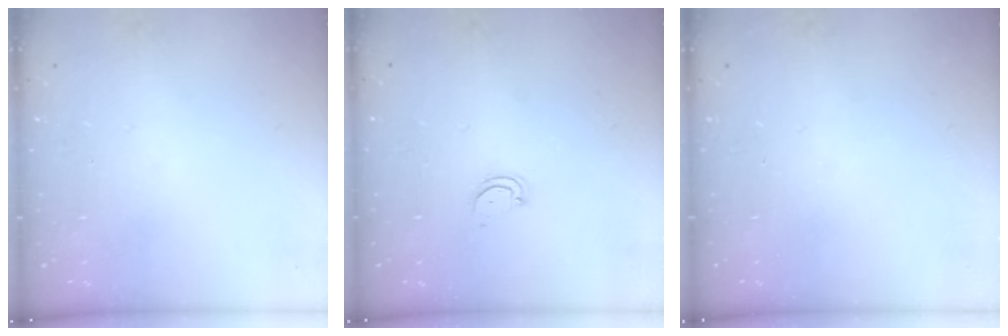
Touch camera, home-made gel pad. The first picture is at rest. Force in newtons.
{"total": 2.8, "press": 2.8, "slide": 0.2}
{"total": 0.0}